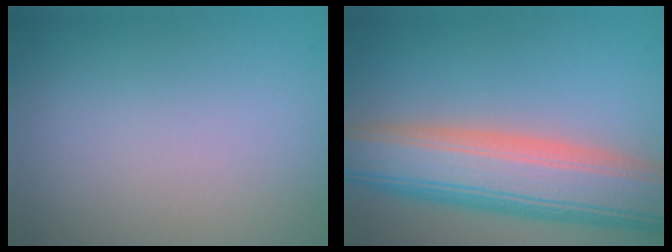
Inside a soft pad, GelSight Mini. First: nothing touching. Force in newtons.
{"total": 9.9, "press": 9.9, "slide": 0.5}